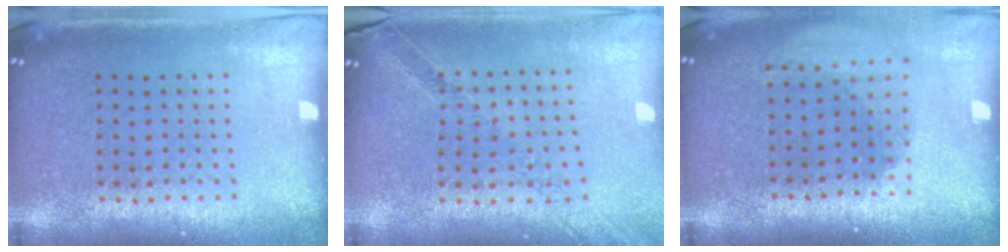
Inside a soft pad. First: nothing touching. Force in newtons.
{"total": 0.6, "press": 0.6, "slide": 0.1}
{"total": 1.8, "press": 1.4, "slide": 1.2}